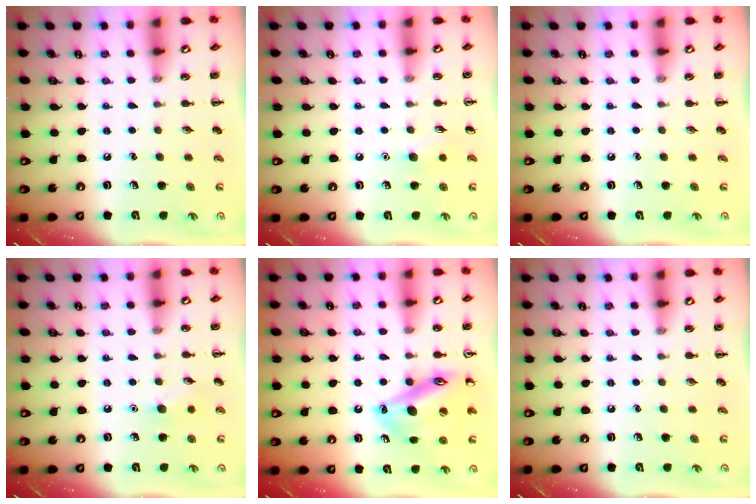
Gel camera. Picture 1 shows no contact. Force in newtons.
{"total": 5.8, "press": 5.6, "slide": 1.4}
{"total": 0.0}
{"total": 6.4, "press": 6.2, "slide": 1.6}
{"total": 16.2, "press": 16.1, "slide": 2.3}
{"total": 0.0}